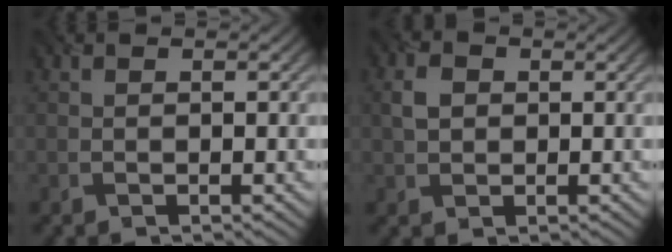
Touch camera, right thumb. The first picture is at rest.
{"total": 2.2, "force": [0.4, 2.0, 1.0], "torque": [-0.028, 0.005, 0.003]}